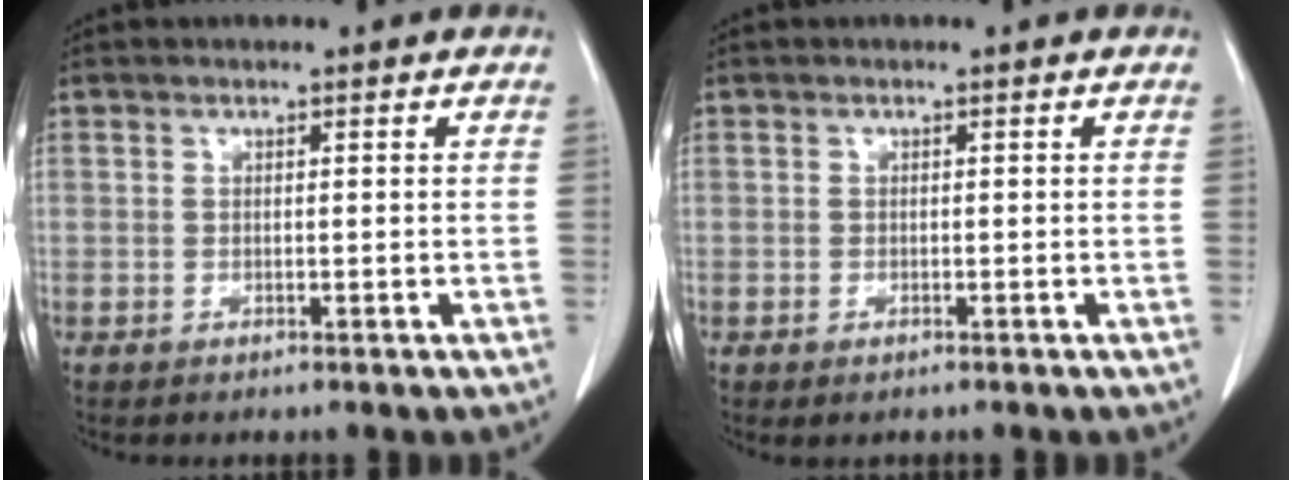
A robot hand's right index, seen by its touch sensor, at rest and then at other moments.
{"total": 0.6, "force": [-0.4, 0.2, 0.4], "torque": [-0.012, -0.003, -0.001]}